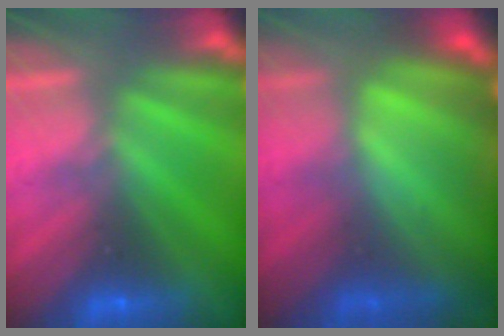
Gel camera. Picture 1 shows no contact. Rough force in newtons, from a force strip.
{"total": 6.7}